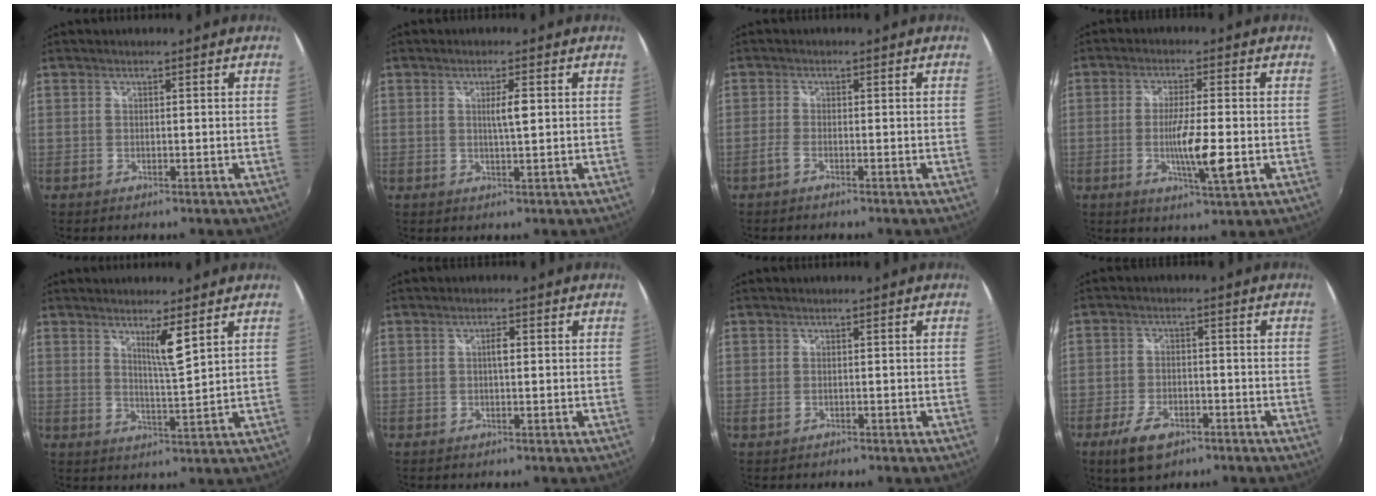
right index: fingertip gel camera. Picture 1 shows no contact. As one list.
[{"total": 3.0, "force": [0.5, 0.1, 2.9], "torque": [-0.049, -0.001, 0.008]}, {"total": 1.4, "force": [-1.1, 0.2, 0.9], "torque": [-0.028, 0.000, -0.027]}, {"total": 8.1, "force": [-1.9, 0.6, 7.9], "torque": [-0.139, -0.016, -0.033]}, {"total": 4.8, "force": [2.9, -0.2, 3.8], "torque": [-0.061, -0.010, 0.045]}, {"total": 1.6, "force": [0.2, 0.5, 1.5], "torque": [-0.027, 0.004, 0.001]}, {"total": 0.9, "force": [-0.5, 0.6, 0.5], "torque": [-0.012, -0.003, -0.008]}, {"total": 7.8, "force": [-4.9, 3.9, 4.6], "torque": [-0.113, -0.008, -0.082]}]